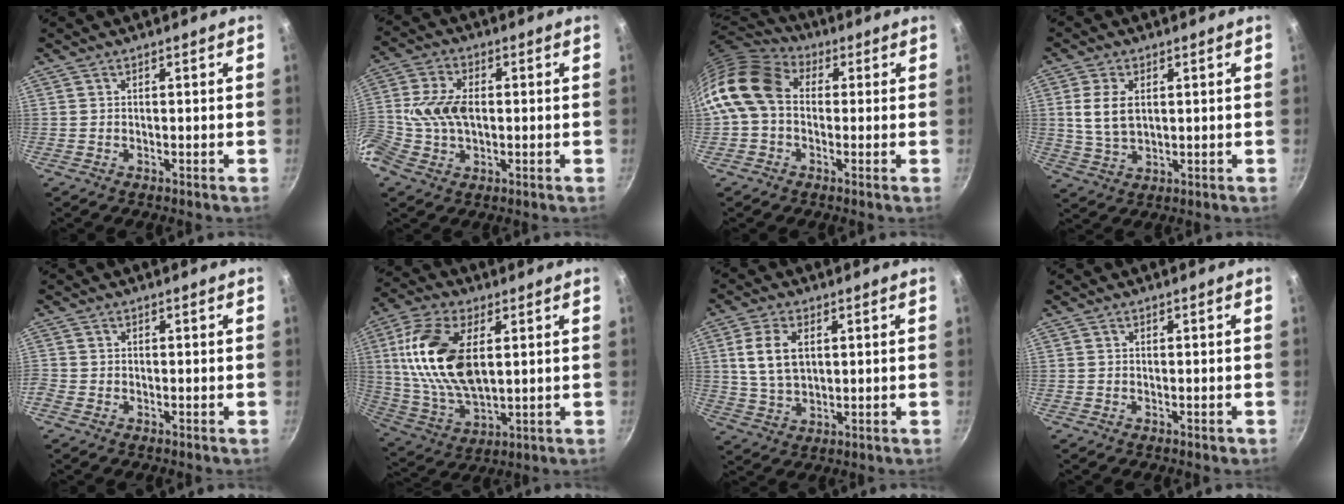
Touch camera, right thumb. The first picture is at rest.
{"total": 10.9, "force": [-0.6, 6.8, 8.4], "torque": [-0.169, 0.020, -0.024]}
{"total": 13.6, "force": [0.7, 10.3, 8.8], "torque": [-0.158, 0.027, -0.008]}
{"total": 7.0, "force": [1.5, 4.2, 5.4], "torque": [-0.102, -0.005, 0.034]}
{"total": 1.1, "force": [-0.6, 0.9, 0.3], "torque": [-0.010, 0.000, -0.015]}
{"total": 18.7, "force": [4.0, 10.0, 15.2], "torque": [-0.290, -0.005, 0.081]}
{"total": 8.5, "force": [2.1, 5.1, 6.5], "torque": [-0.116, -0.004, 0.043]}
{"total": 0.7, "force": [-0.4, 0.4, 0.4], "torque": [-0.005, 0.003, -0.005]}